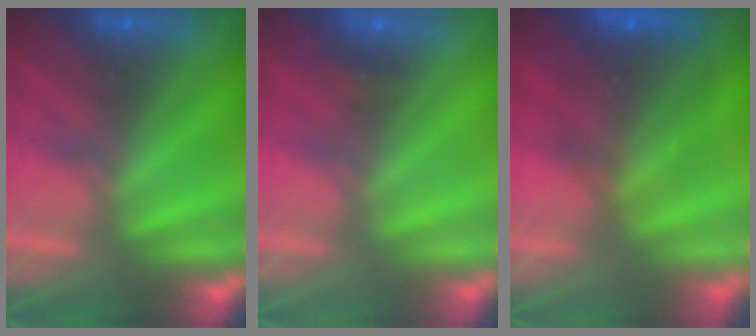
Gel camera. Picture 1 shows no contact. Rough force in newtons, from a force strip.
{"total": 2.4}
{"total": 7.4}